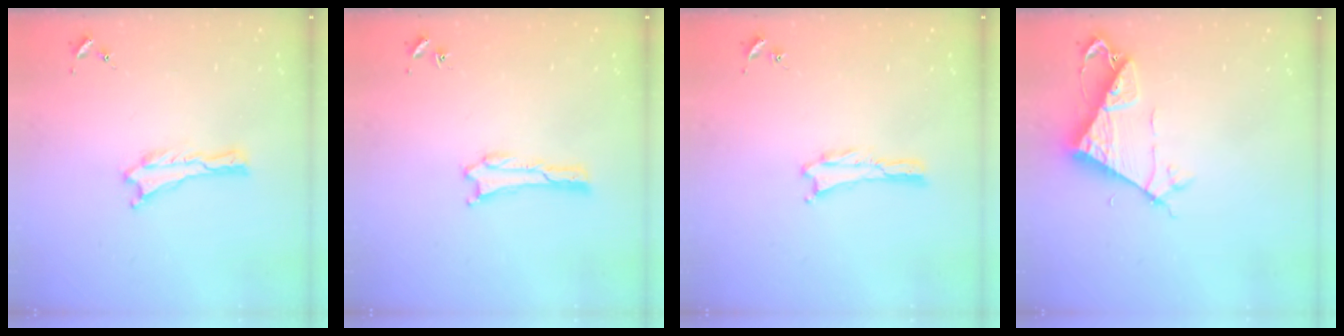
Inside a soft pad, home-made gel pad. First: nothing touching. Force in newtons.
{"total": 0.5, "press": 0.5, "slide": 0.1}
{"total": 0.0}
{"total": 7.0, "press": 7.0, "slide": 0.2}